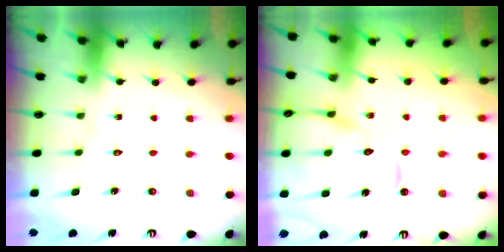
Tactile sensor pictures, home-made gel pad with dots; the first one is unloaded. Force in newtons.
{"total": 14.0, "press": 13.9, "slide": 1.4}